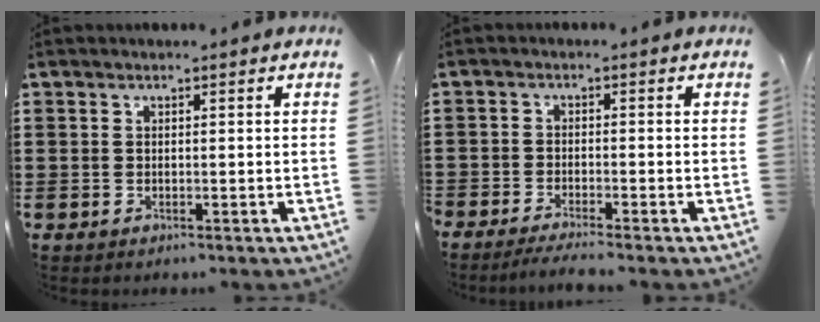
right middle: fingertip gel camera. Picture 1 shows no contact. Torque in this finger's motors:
{"motor_torque": [1.92, 0.22, 0.44, 0.16]}